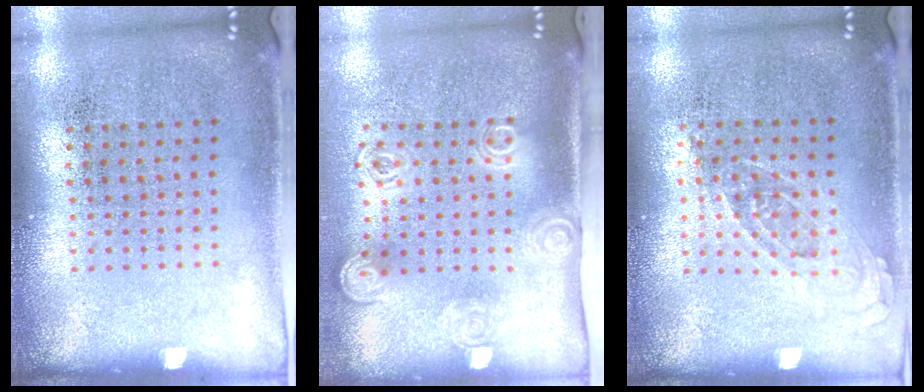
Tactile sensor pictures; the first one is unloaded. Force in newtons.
{"total": 2.0, "press": 1.4, "slide": 1.4}
{"total": 0.7, "press": 0.7, "slide": 0.3}